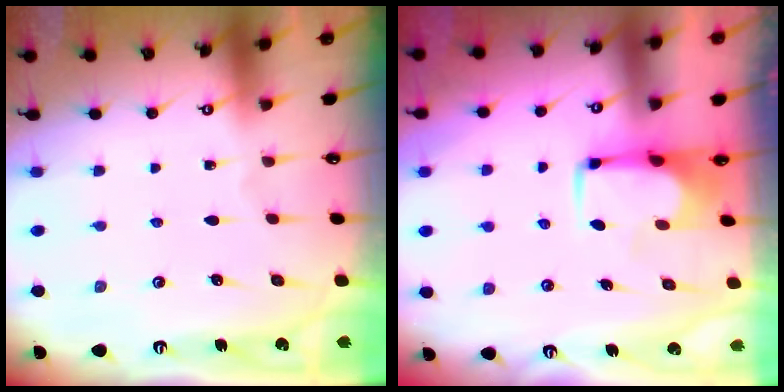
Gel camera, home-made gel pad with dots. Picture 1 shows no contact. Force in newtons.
{"total": 1.1, "press": 1.1, "slide": 0.1}